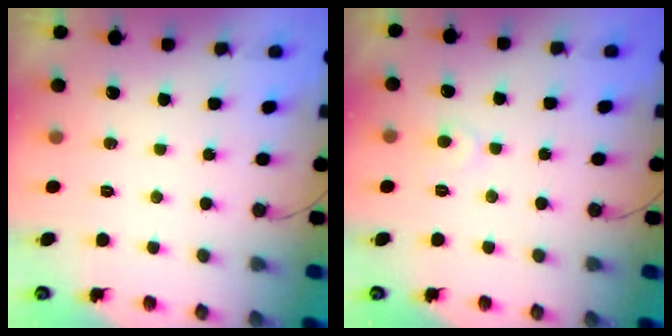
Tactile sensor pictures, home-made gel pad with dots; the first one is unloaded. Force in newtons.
{"total": 5.6, "press": 5.6, "slide": 0.4}